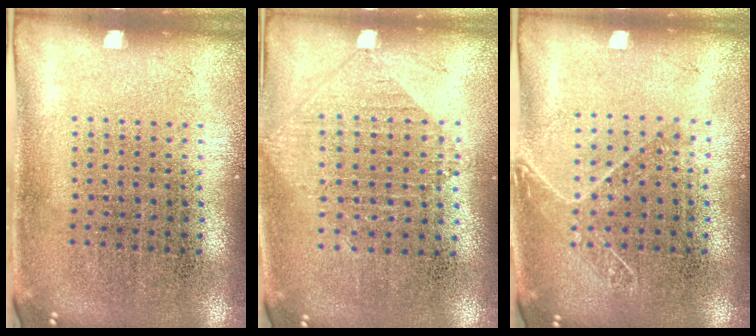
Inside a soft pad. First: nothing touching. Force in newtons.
{"total": 0.9, "press": 0.9, "slide": 0.3}
{"total": 1.2, "press": 1.0, "slide": 0.6}